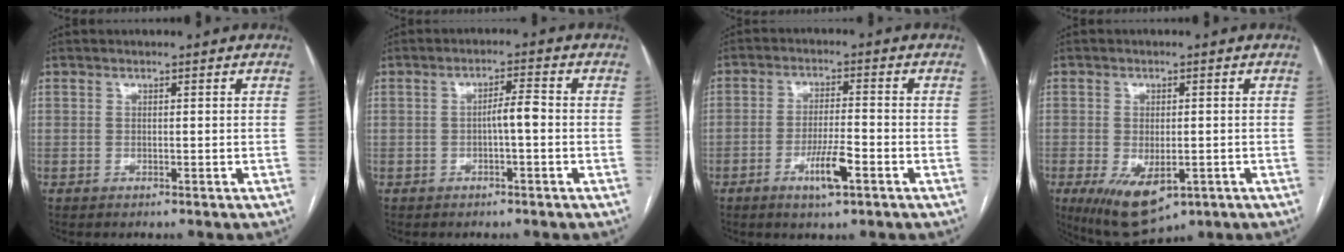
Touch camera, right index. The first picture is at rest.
{"total": 3.1, "force": [-0.6, 0.4, 3.0], "torque": [-0.046, 0.005, -0.010]}
{"total": 6.2, "force": [-3.0, 0.9, 5.3], "torque": [-0.101, -0.005, -0.052]}
{"total": 10.2, "force": [-4.4, 4.8, 7.8], "torque": [-0.141, -0.020, -0.054]}